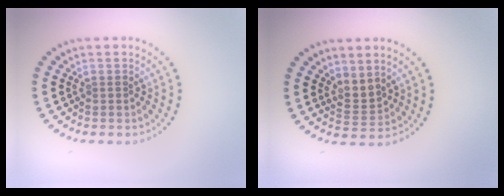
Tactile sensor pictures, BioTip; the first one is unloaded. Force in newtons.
{"total": 2.0, "press": 1.4, "slide": 1.4}